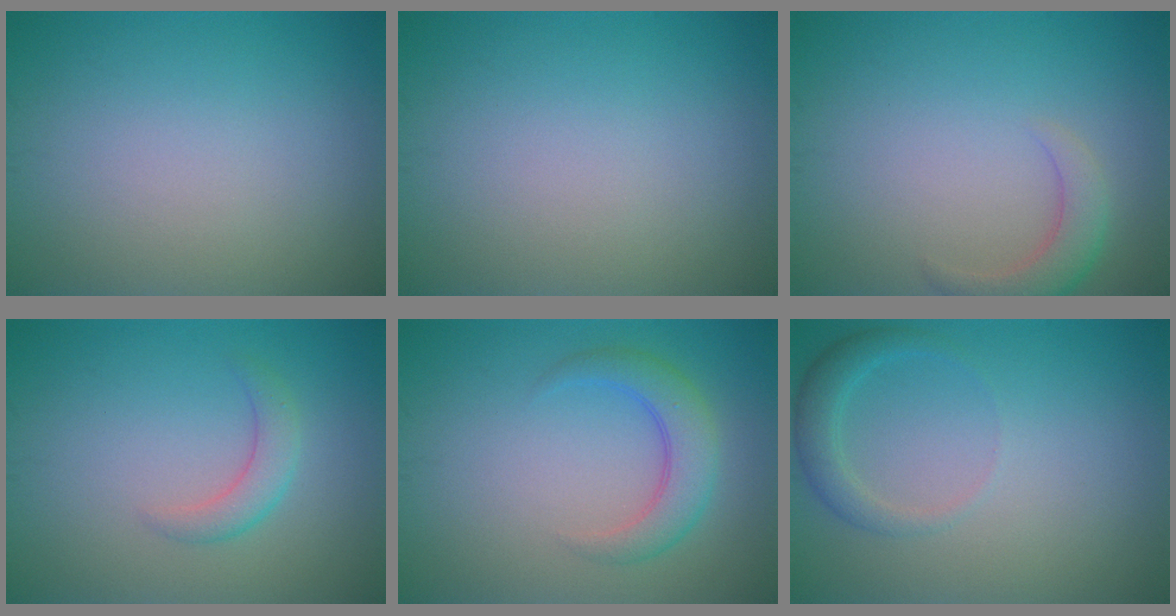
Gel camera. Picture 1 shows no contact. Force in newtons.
{"total": 0.0}
{"total": 2.7, "press": 2.7, "slide": 0.3}
{"total": 2.2, "press": 2.2, "slide": 0.1}
{"total": 3.6, "press": 3.6, "slide": 0.1}
{"total": 2.1, "press": 2.1, "slide": 0.2}